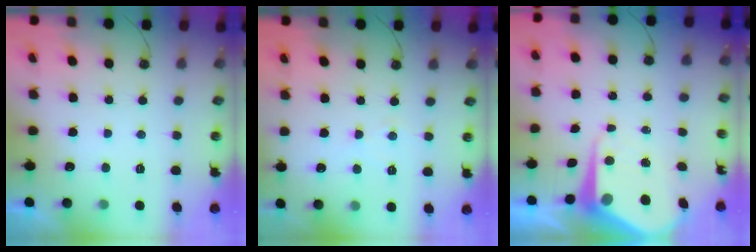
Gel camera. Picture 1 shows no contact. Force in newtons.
{"total": 4.8, "press": 4.7, "slide": 0.7}
{"total": 10.5, "press": 10.5, "slide": 0.9}